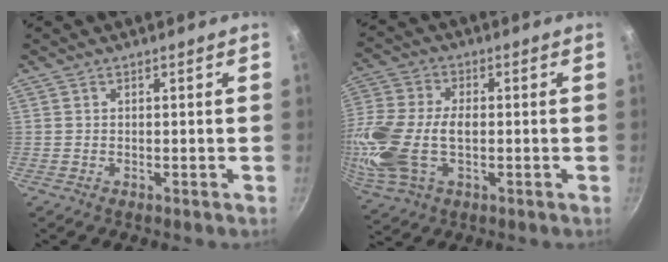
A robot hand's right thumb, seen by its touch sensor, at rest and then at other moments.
{"total": 18.3, "force": [-1.8, 11.0, 14.6], "torque": [-0.328, 0.013, -0.038]}